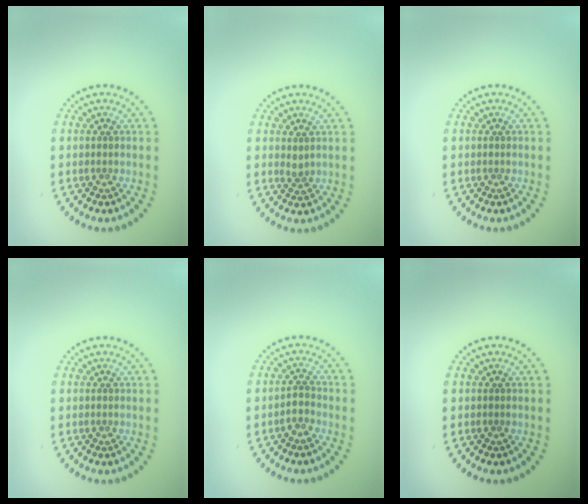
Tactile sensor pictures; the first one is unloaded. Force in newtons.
{"total": 0.9, "press": 0.7, "slide": 0.6}
{"total": 0.0}
{"total": 0.0}
{"total": 1.4, "press": 1.0, "slide": 0.9}
{"total": 0.0}